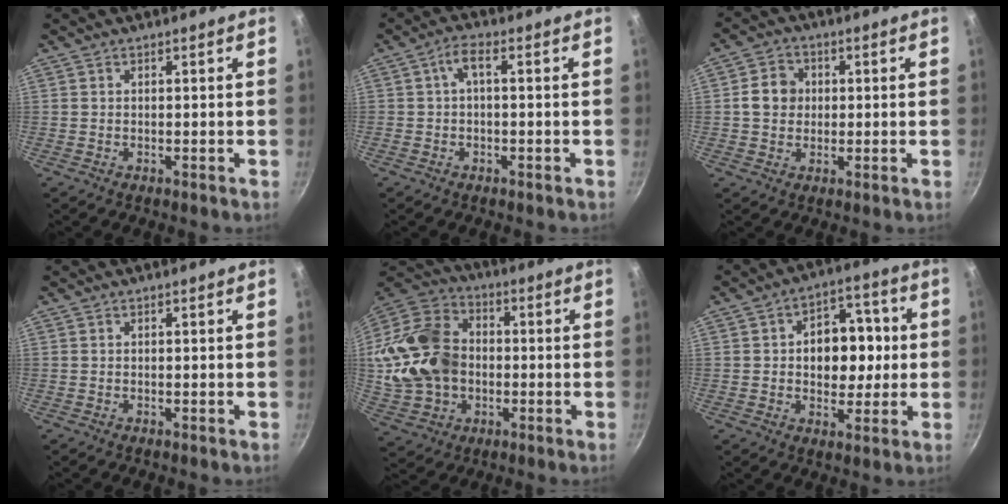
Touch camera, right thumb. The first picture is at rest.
{"total": 3.3, "force": [-0.2, 1.4, 2.9], "torque": [-0.066, 0.016, -0.005]}
{"total": 6.1, "force": [0.5, 5.3, 2.9], "torque": [-0.026, 0.008, -0.003]}
{"total": 0.0}
{"total": 19.9, "force": [-0.6, 15.3, 12.7], "torque": [-0.236, 0.033, -0.007]}
{"total": 12.4, "force": [0.7, 8.9, 8.6], "torque": [-0.073, 0.016, 0.003]}